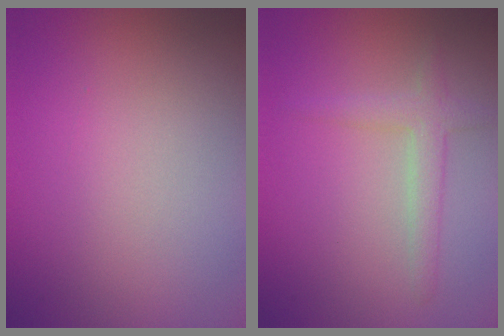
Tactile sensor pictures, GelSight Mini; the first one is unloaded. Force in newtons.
{"total": 2.2, "press": 2.2, "slide": 0.1}